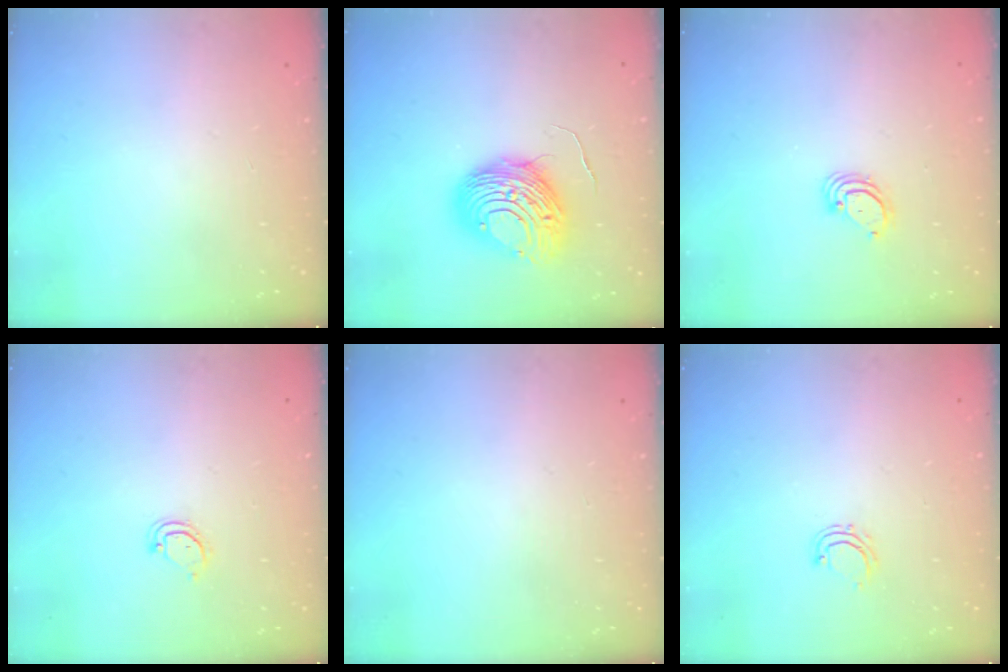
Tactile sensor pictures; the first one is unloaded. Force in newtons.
{"total": 11.8, "press": 11.7, "slide": 1.2}
{"total": 3.8, "press": 3.8, "slide": 0.3}
{"total": 3.1, "press": 3.1, "slide": 0.4}
{"total": 0.0}
{"total": 5.2, "press": 5.1, "slide": 1.0}